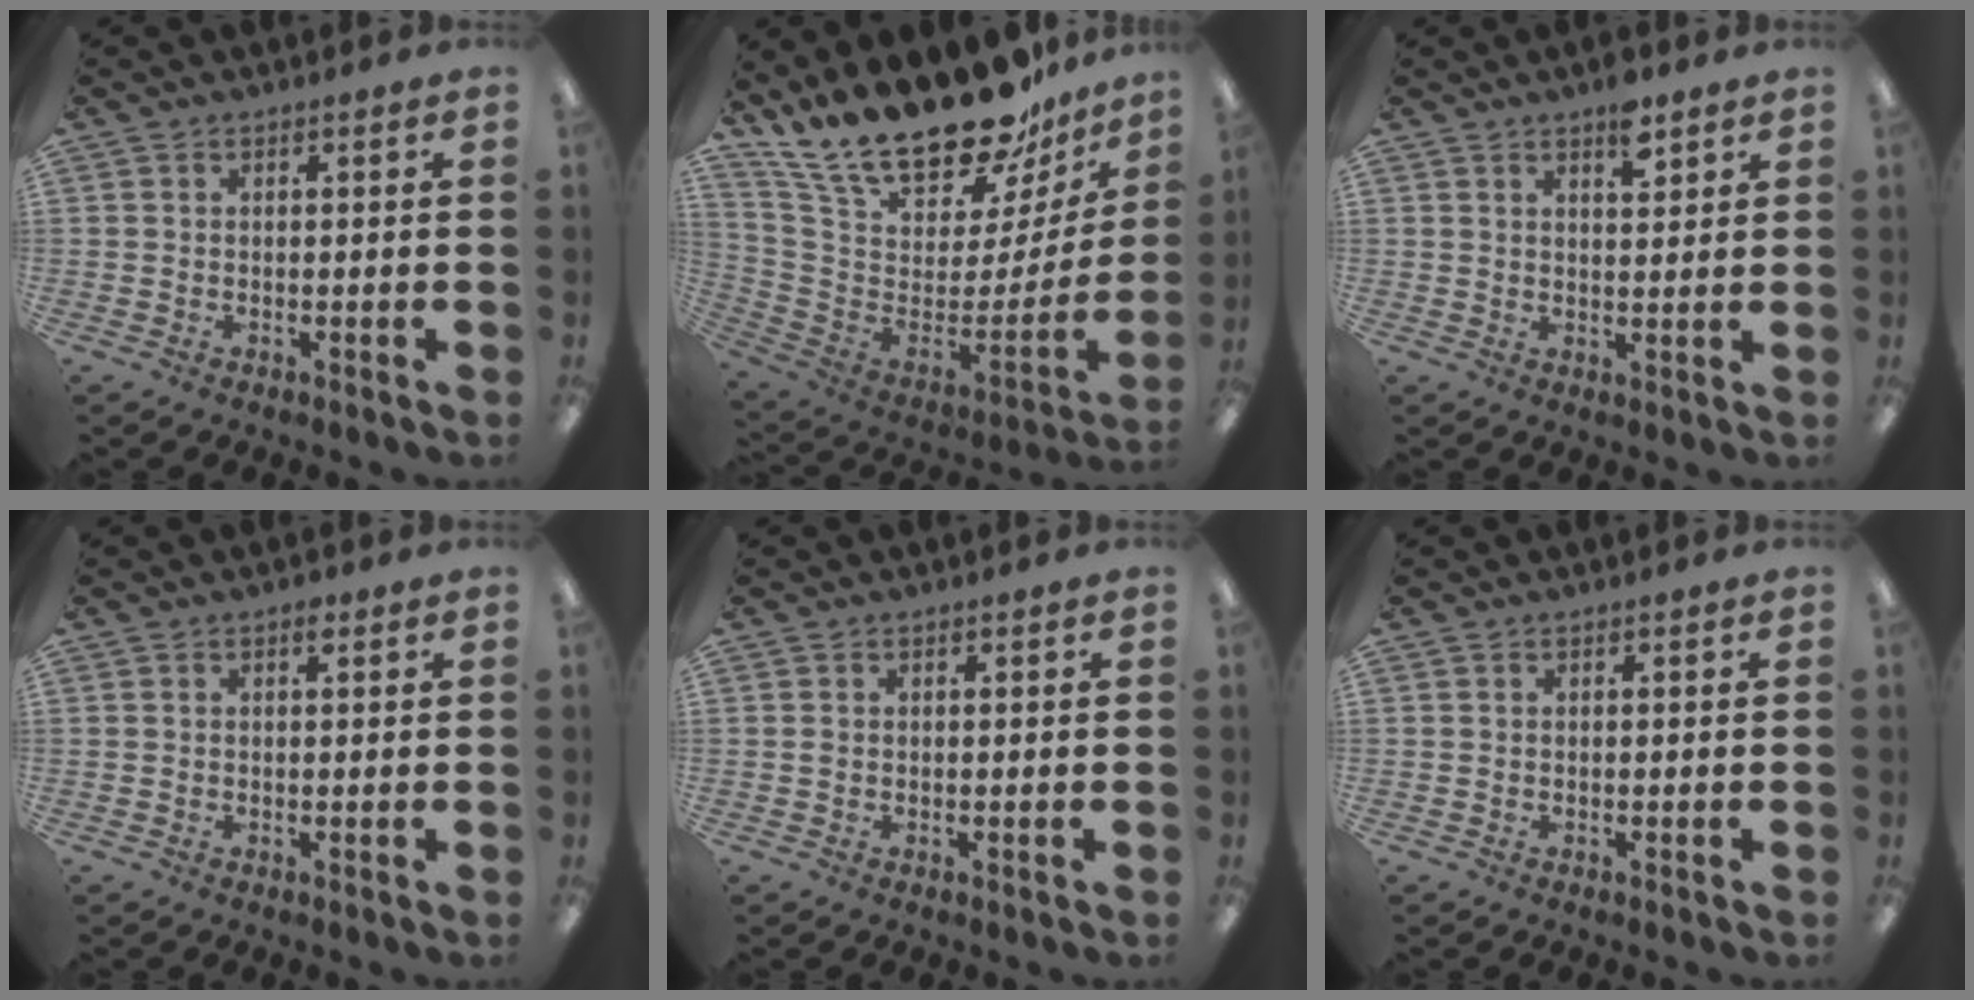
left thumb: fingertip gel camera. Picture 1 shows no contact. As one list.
[{"total": 24.7, "force": [19.9, 8.4, 11.9], "torque": [-0.211, -0.147, 0.359]}, {"total": 6.0, "force": [4.1, 2.4, 3.6], "torque": [-0.040, -0.024, 0.065]}, {"total": 1.3, "force": [0.8, 0.6, 0.9], "torque": [-0.003, -0.004, 0.010]}, {"total": 0.6, "force": [0.1, 0.5, 0.3], "torque": [-0.006, 0.005, 0.001]}, {"total": 0.0}]